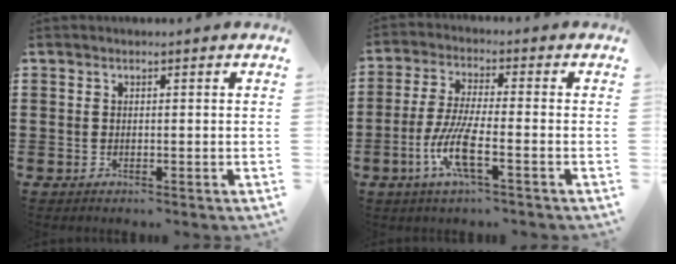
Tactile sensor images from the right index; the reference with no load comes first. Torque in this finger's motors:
{"motor_torque": [2.14, 0.00, 0.67, 0.21]}